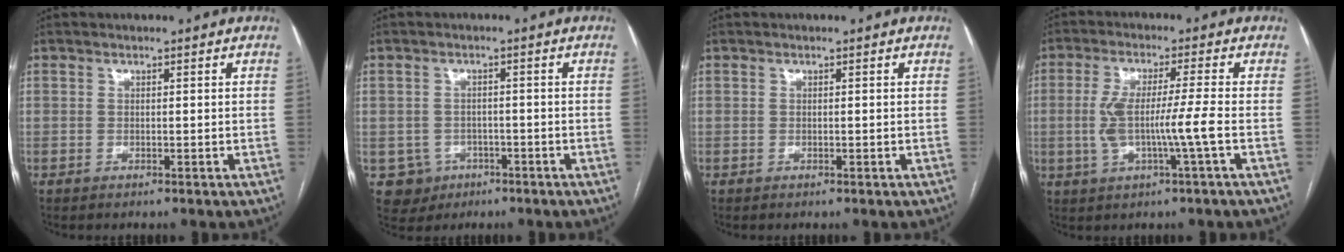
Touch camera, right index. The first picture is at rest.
{"total": 4.5, "force": [-1.7, 4.2, 0.2], "torque": [0.001, 0.010, -0.019]}
{"total": 0.0}
{"total": 7.5, "force": [-1.2, -0.3, 7.4], "torque": [-0.150, 0.004, -0.020]}